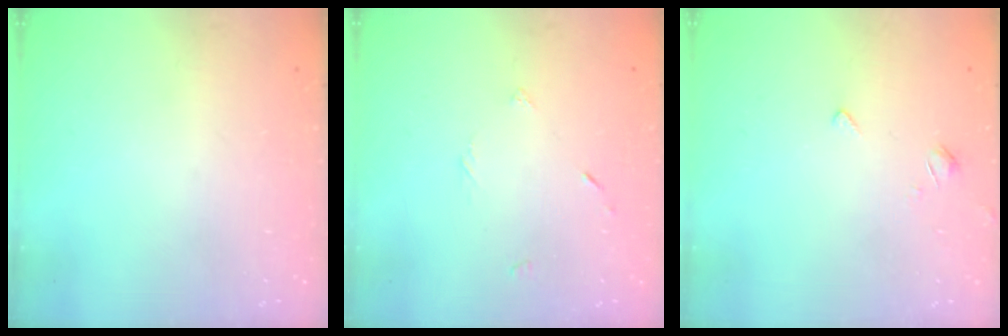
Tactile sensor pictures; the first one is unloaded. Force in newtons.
{"total": 2.0, "press": 2.0, "slide": 0.2}
{"total": 1.7, "press": 1.6, "slide": 0.5}